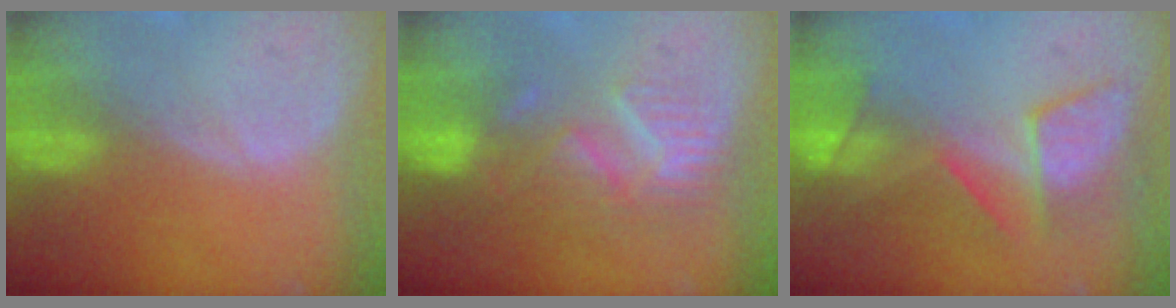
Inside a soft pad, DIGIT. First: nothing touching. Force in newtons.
{"total": 8.8, "press": 7.8, "slide": 4.1}
{"total": 7.8, "press": 7.5, "slide": 1.8}